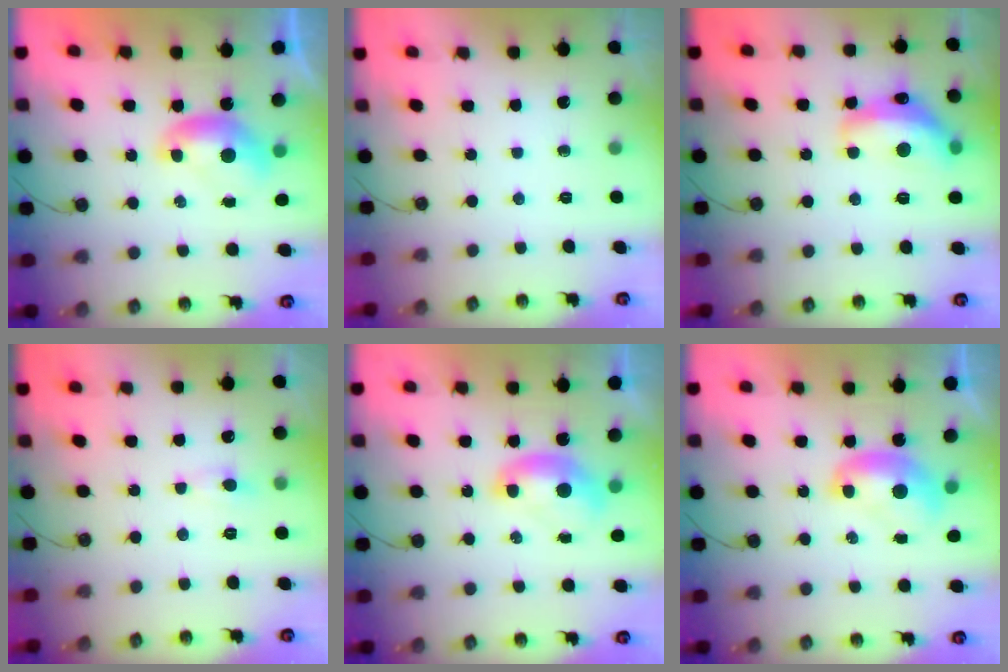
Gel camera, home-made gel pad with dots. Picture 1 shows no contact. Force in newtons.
{"total": 0.0}
{"total": 9.1, "press": 9.1, "slide": 0.7}
{"total": 1.6, "press": 1.5, "slide": 0.6}
{"total": 1.5, "press": 1.5, "slide": 0.2}
{"total": 1.9, "press": 1.9, "slide": 0.2}